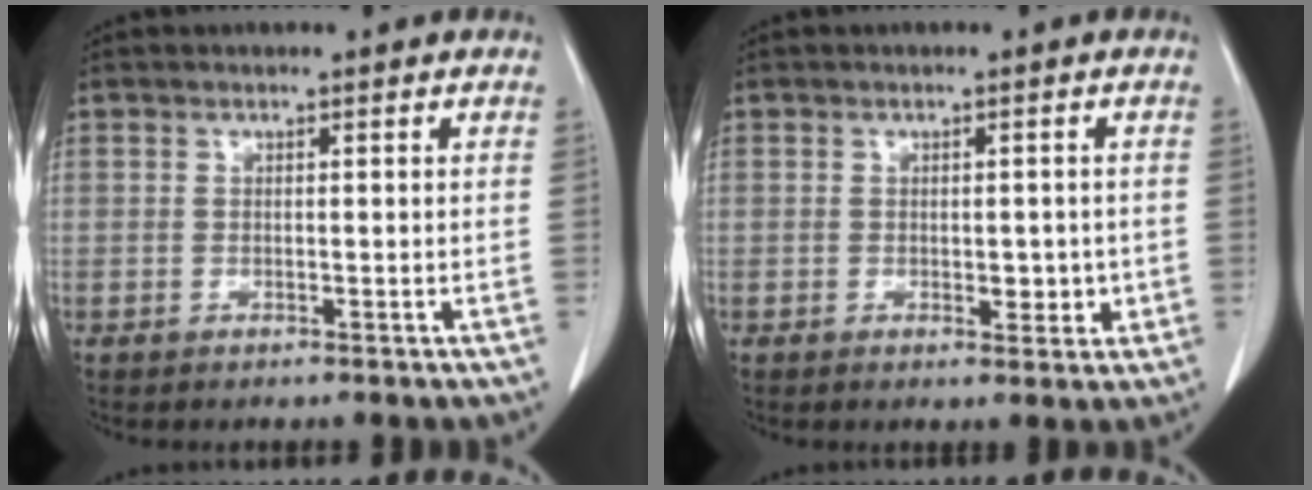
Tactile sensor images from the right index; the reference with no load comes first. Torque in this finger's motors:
{"motor_torque": [0.02, 0.09, 0.04, 0.01]}